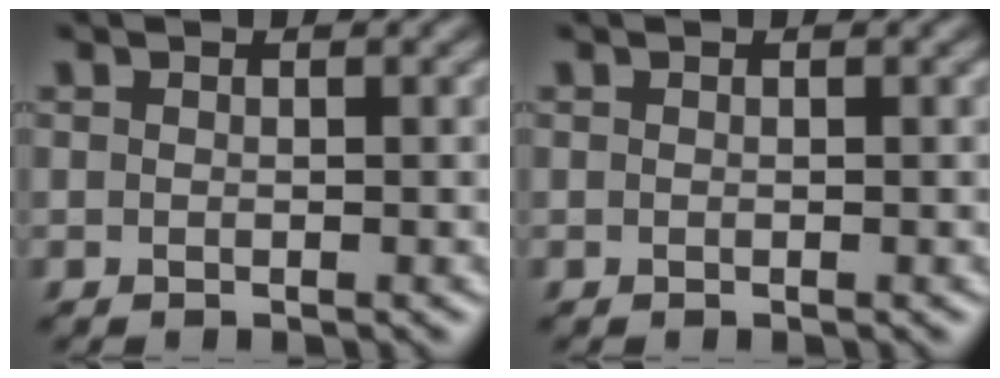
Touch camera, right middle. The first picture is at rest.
{"total": 0.0}